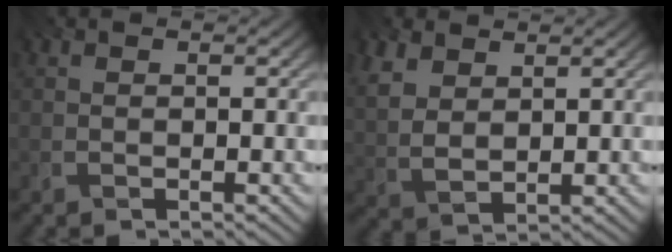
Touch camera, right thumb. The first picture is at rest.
{"total": 6.3, "force": [3.9, 3.4, 3.6], "torque": [-0.110, 0.002, 0.076]}